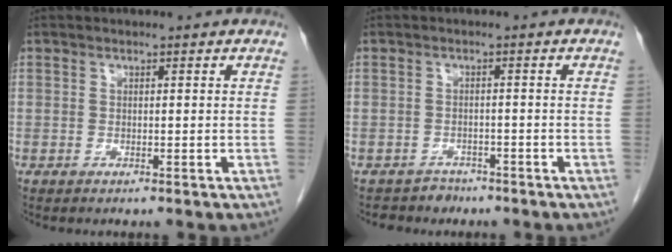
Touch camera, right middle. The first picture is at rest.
{"total": 2.7, "force": [-2.1, 1.5, -0.7], "torque": [0.005, 0.005, -0.035]}